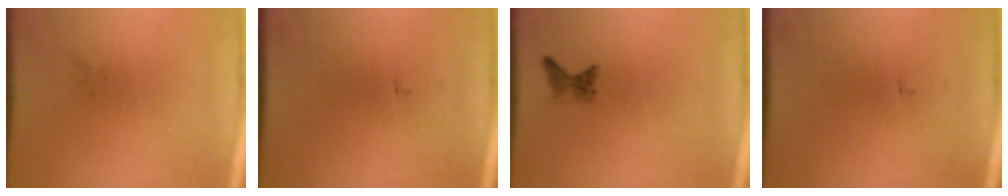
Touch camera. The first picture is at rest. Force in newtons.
{"total": 0.0}
{"total": 1.2}
{"total": 0.0}